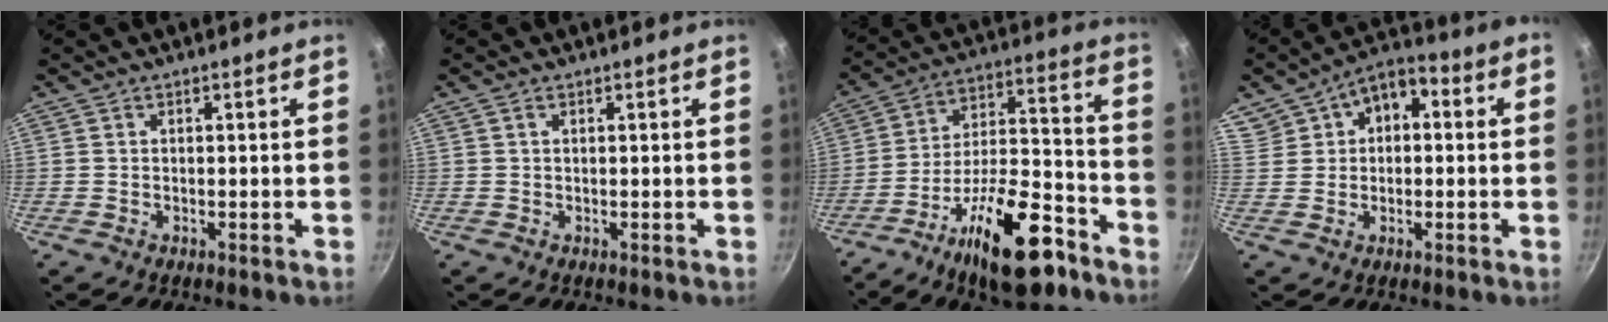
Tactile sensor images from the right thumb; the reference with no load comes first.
{"total": 0.7, "force": [0.4, 0.4, 0.5], "torque": [-0.009, 0.003, 0.007]}
{"total": 20.6, "force": [-12.5, 7.6, 14.5], "torque": [-0.210, 0.078, -0.203]}
{"total": 11.3, "force": [3.1, 8.3, 7.1], "torque": [-0.099, 0.035, 0.046]}